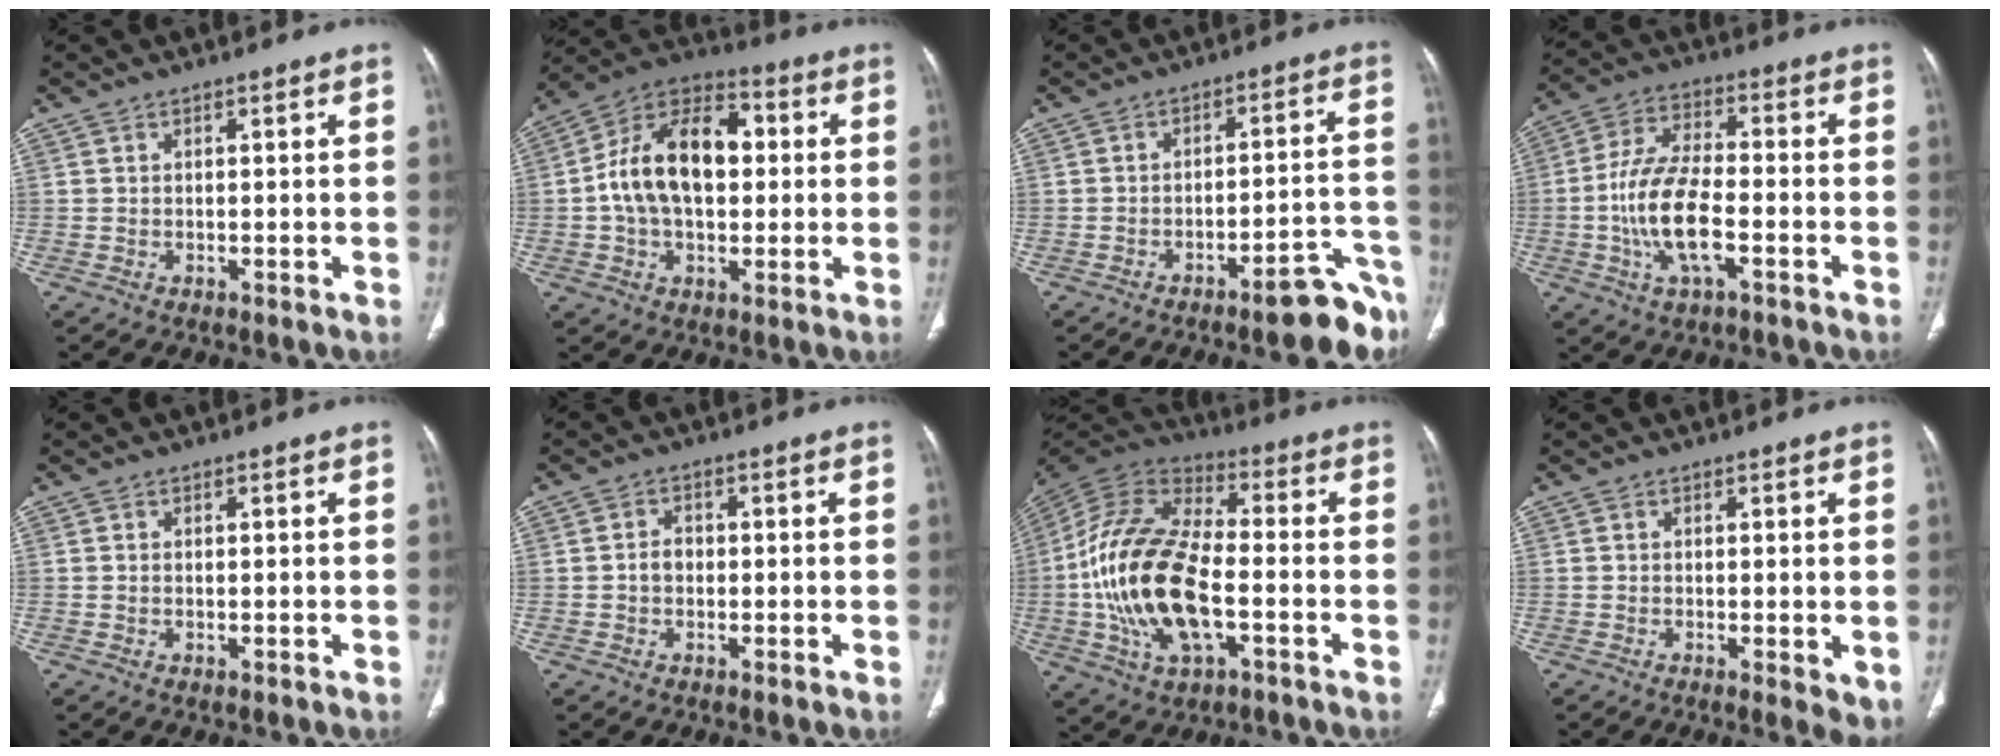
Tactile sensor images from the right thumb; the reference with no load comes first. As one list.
[{"total": 17.6, "force": [1.2, 11.1, 13.6], "torque": [-0.211, 0.033, 0.013]}, {"total": 10.2, "force": [-7.1, 1.9, 7.0], "torque": [-0.065, 0.065, -0.092]}, {"total": 12.8, "force": [-3.3, 5.4, 11.1], "torque": [-0.221, 0.023, -0.066]}, {"total": 0.0}, {"total": 2.5, "force": [-0.3, 2.0, 1.4], "torque": [-0.016, 0.009, -0.010]}, {"total": 22.0, "force": [-4.0, 11.1, 18.6], "torque": [-0.376, 0.023, -0.074]}, {"total": 4.0, "force": [-0.6, 1.2, 3.8], "torque": [-0.054, -0.013, -0.010]}]